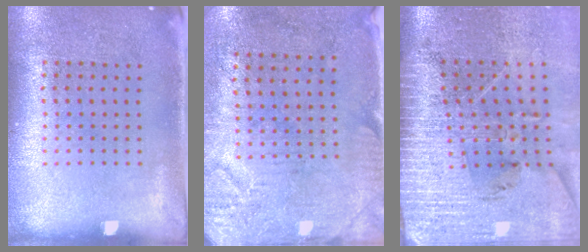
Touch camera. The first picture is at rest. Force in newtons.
{"total": 3.3, "press": 2.6, "slide": 2.0}
{"total": 4.0, "press": 3.4, "slide": 2.0}